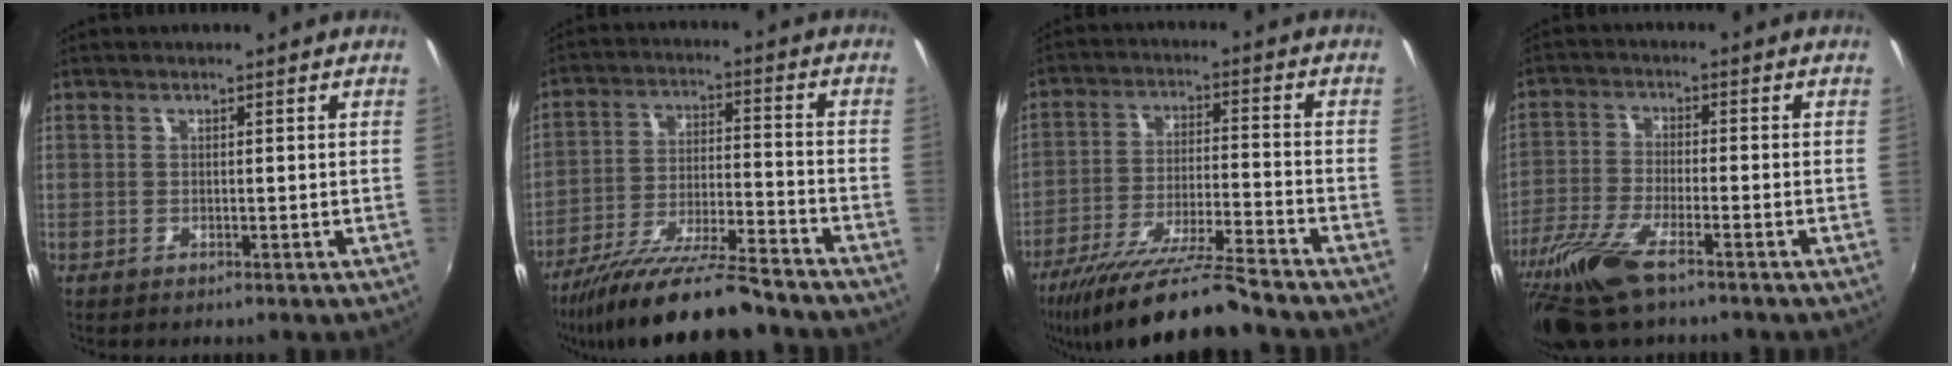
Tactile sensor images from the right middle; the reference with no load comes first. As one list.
[{"total": 17.7, "force": [-15.1, 1.8, 9.1], "torque": [-0.179, -0.036, -0.248]}, {"total": 16.3, "force": [-14.1, 0.6, 8.3], "torque": [-0.169, -0.030, -0.236]}, {"total": 12.6, "force": [-8.8, 3.1, 8.6], "torque": [-0.199, -0.039, -0.174]}]